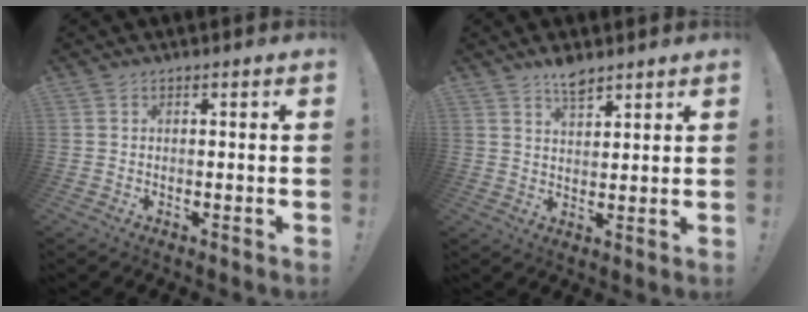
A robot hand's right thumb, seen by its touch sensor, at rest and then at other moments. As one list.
[{"total": 5.7, "force": [4.5, 1.9, 2.8], "torque": [-0.035, -0.030, 0.077]}]